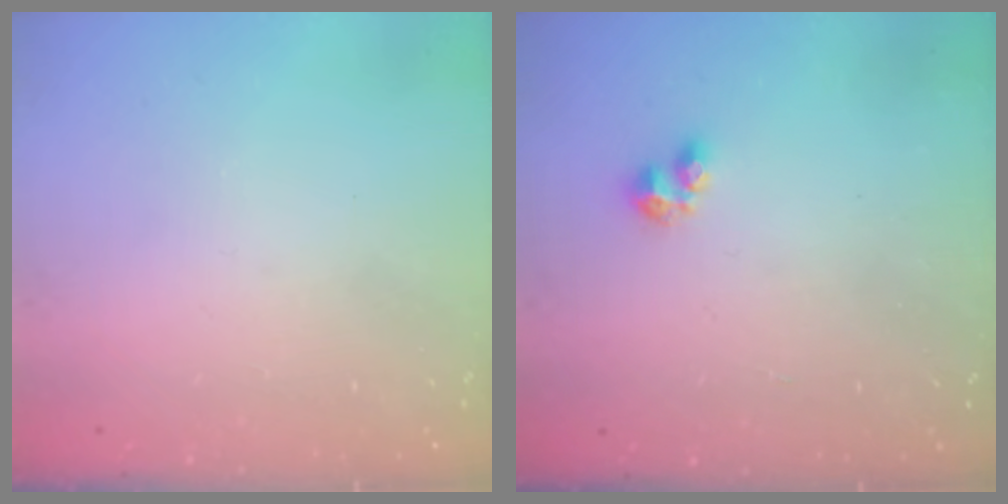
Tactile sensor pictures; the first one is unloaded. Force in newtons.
{"total": 2.3, "press": 2.2, "slide": 0.6}